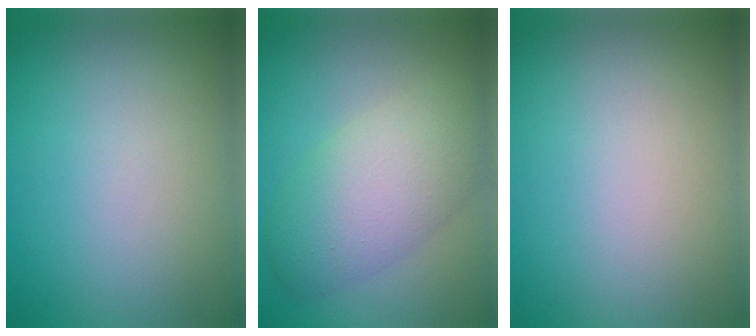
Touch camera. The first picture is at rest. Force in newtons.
{"total": 6.5, "press": 6.5, "slide": 0.3}
{"total": 0.0}